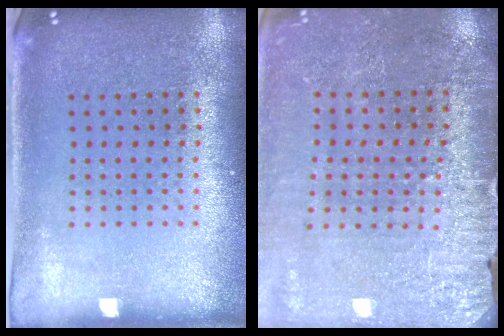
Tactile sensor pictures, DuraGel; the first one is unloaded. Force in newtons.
{"total": 2.9, "press": 2.9, "slide": 0.2}